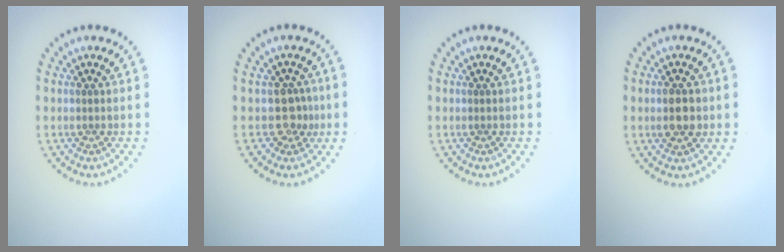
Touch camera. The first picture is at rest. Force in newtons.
{"total": 2.0, "press": 1.6, "slide": 1.2}
{"total": 0.0}
{"total": 2.8, "press": 2.8, "slide": 0.2}